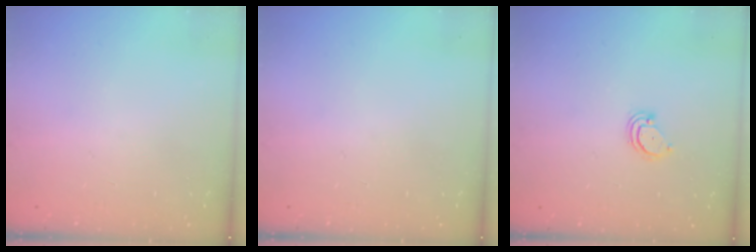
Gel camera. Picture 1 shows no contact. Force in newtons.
{"total": 0.0}
{"total": 3.0, "press": 3.0, "slide": 0.2}